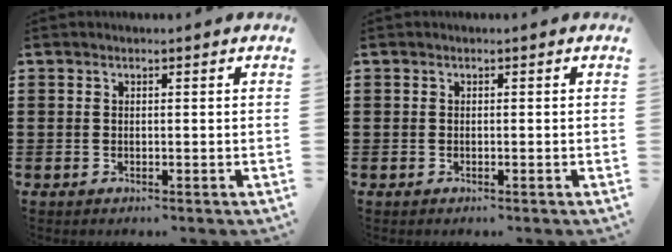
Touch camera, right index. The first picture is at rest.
{"total": 0.0}